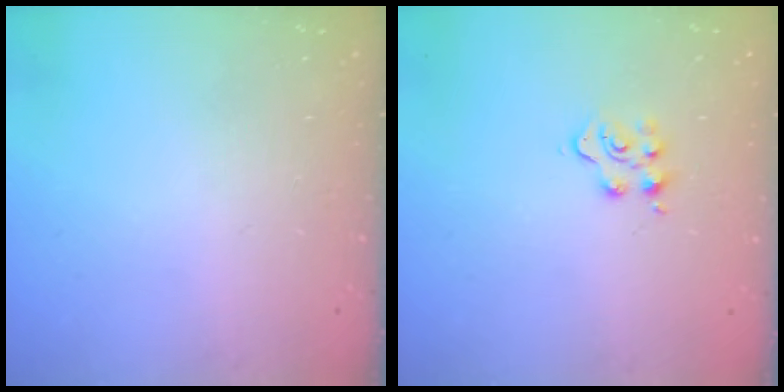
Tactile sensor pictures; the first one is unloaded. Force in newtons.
{"total": 4.5, "press": 4.4, "slide": 0.6}